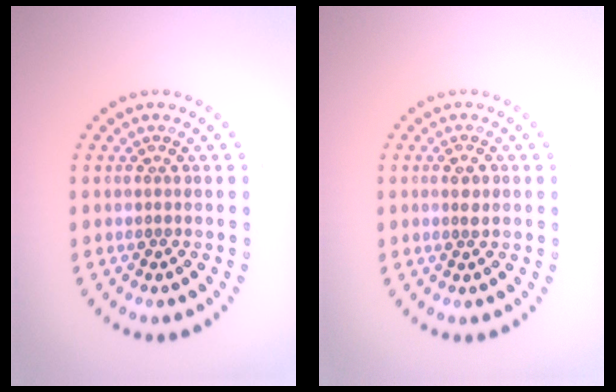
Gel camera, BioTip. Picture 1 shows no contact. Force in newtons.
{"total": 1.3, "press": 1.2, "slide": 0.6}